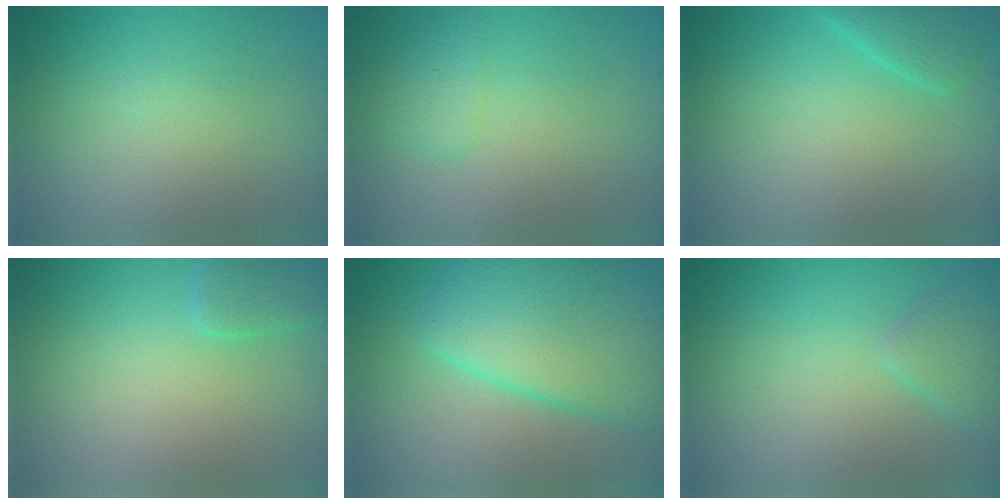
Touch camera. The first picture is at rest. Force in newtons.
{"total": 1.8, "press": 1.8, "slide": 0.1}
{"total": 2.7, "press": 2.7, "slide": 0.2}
{"total": 2.3, "press": 2.3, "slide": 0.2}
{"total": 9.1, "press": 9.1, "slide": 0.3}
{"total": 2.3, "press": 2.3, "slide": 0.1}